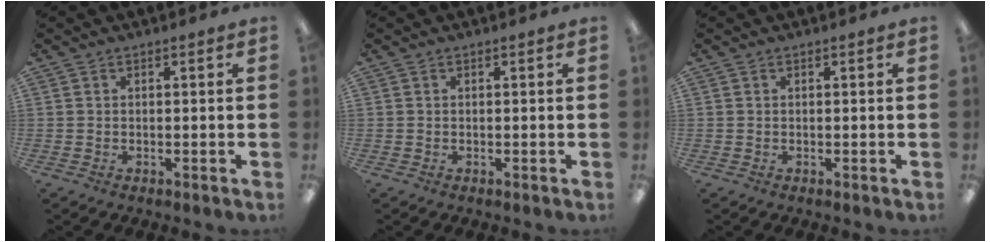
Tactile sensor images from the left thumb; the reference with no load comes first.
{"total": 0.0}
{"total": 0.0}